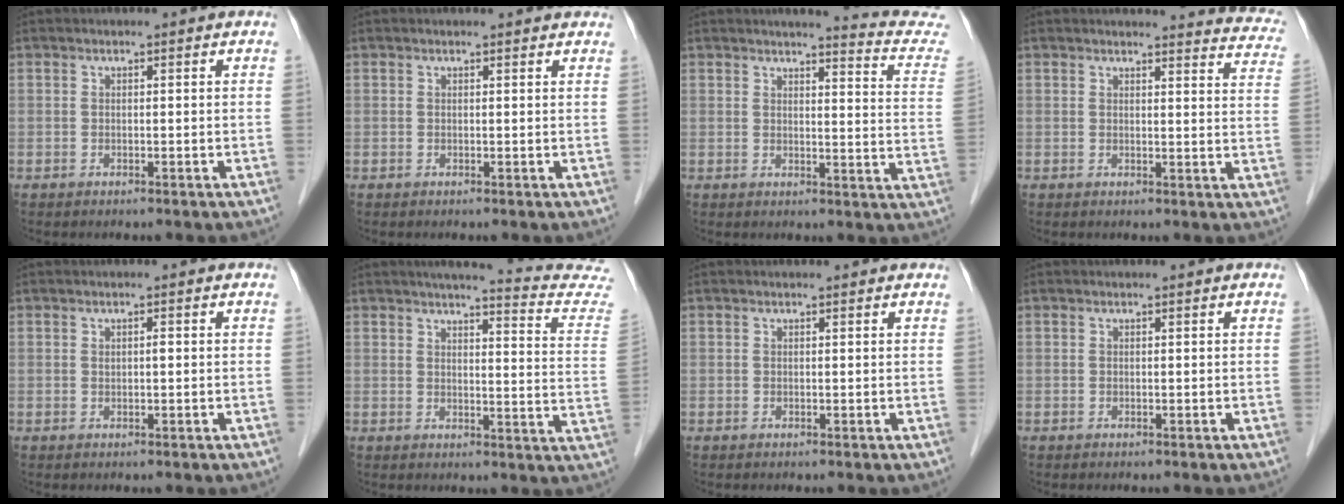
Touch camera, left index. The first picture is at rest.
{"total": 2.9, "force": [2.8, 0.5, 0.6], "torque": [-0.012, 0.005, 0.020]}
{"total": 10.6, "force": [10.2, -0.2, 2.9], "torque": [-0.024, -0.069, 0.091]}
{"total": 12.0, "force": [11.7, 1.6, 2.0], "torque": [0.011, -0.071, 0.088]}
{"total": 0.7, "force": [0.0, 0.2, 0.7], "torque": [-0.012, 0.001, 0.000]}
{"total": 14.7, "force": [13.8, 0.2, 5.1], "torque": [-0.048, -0.074, 0.132]}
{"total": 1.5, "force": [1.4, 0.2, 0.4], "torque": [-0.011, 0.005, 0.011]}
{"total": 0.0}